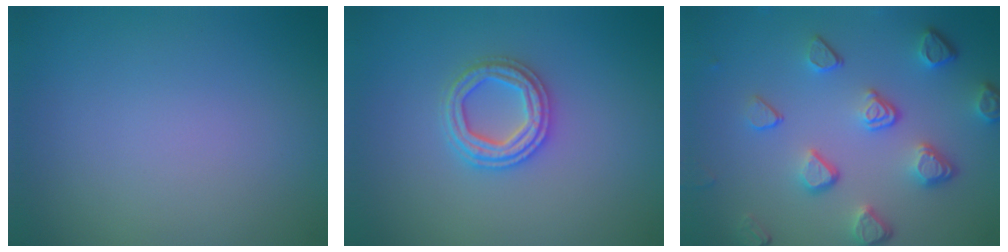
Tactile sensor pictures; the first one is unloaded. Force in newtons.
{"total": 2.9, "press": 2.9, "slide": 0.6}
{"total": 5.1, "press": 3.8, "slide": 3.3}